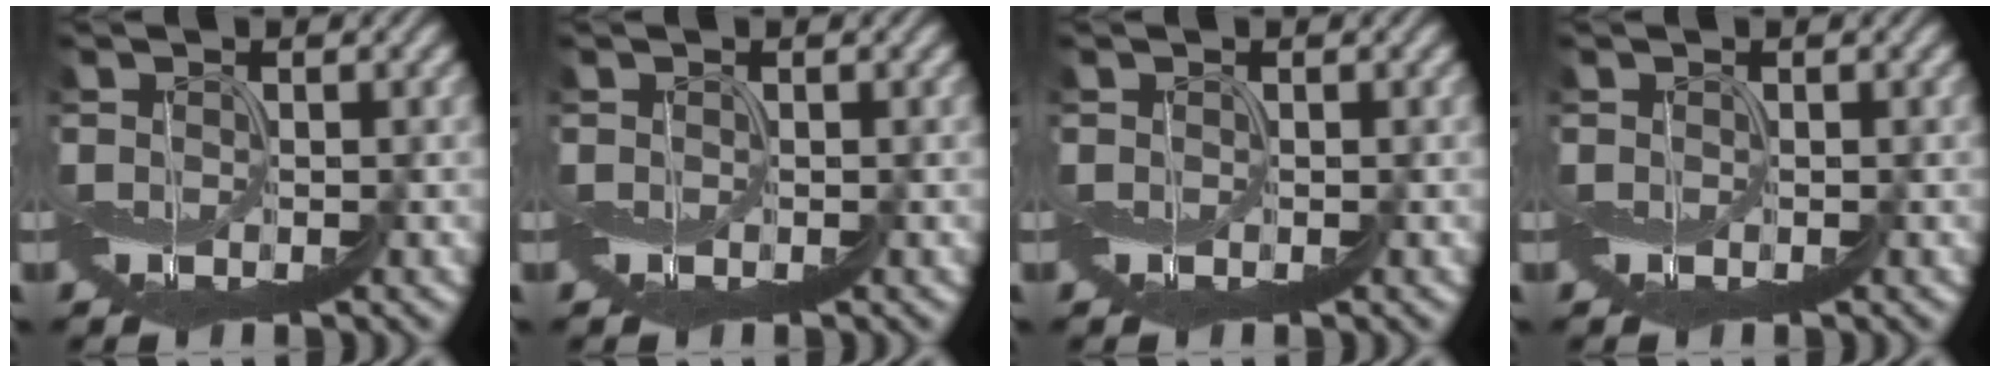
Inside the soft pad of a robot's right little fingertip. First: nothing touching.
{"total": 0.0}
{"total": 0.0}
{"total": 0.0}